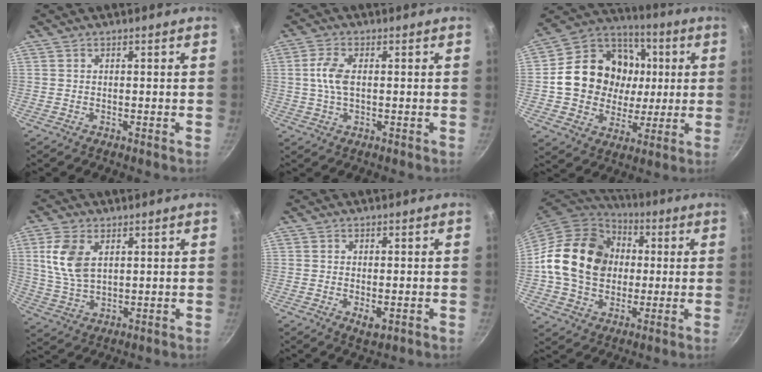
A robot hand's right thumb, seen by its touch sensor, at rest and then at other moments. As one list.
[{"total": 5.2, "force": [0.5, 2.6, 4.5], "torque": [-0.098, 0.007, 0.006]}, {"total": 20.9, "force": [2.2, 17.8, 10.7], "torque": [-0.164, 0.023, 0.036]}, {"total": 9.3, "force": [3.0, 5.5, 6.9], "torque": [-0.135, -0.015, 0.063]}, {"total": 3.0, "force": [-0.7, 1.5, 2.5], "torque": [-0.040, -0.008, -0.010]}, {"total": 19.6, "force": [1.7, 15.7, 11.7], "torque": [-0.177, 0.026, 0.026]}]